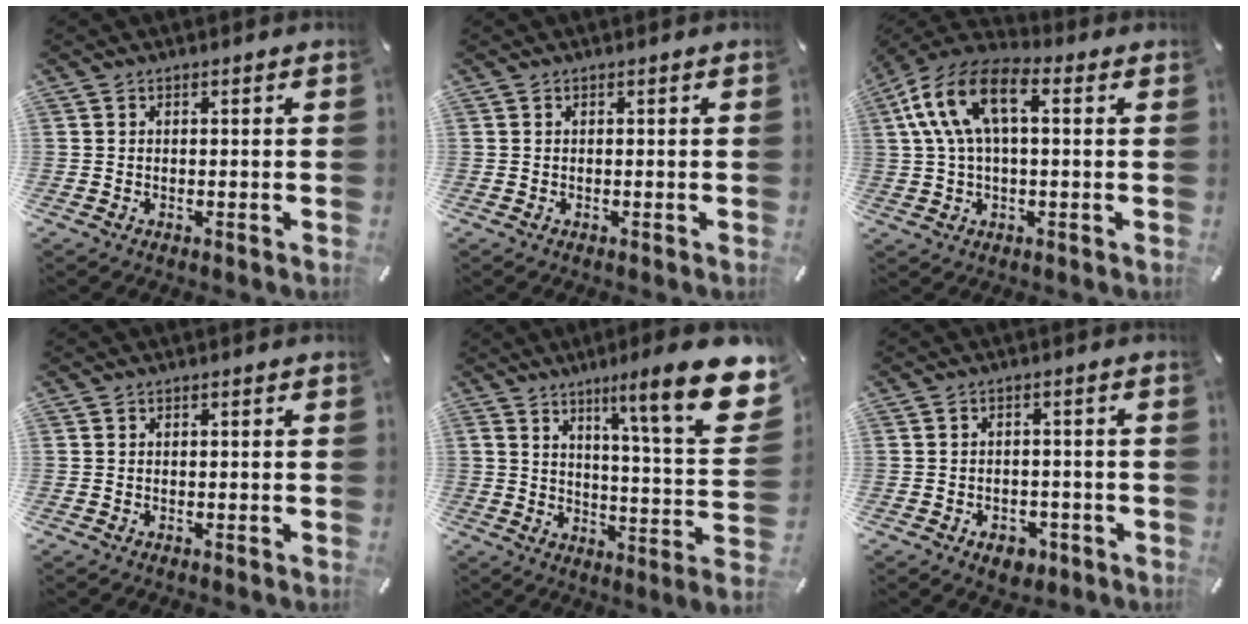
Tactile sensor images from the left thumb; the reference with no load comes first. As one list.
[{"total": 0.0}, {"total": 13.5, "force": [3.5, 7.1, 10.9], "torque": [-0.237, 0.008, 0.062]}, {"total": 0.0}, {"total": 20.3, "force": [8.1, 1.7, 18.6], "torque": [-0.272, -0.079, 0.111]}, {"total": 4.4, "force": [-2.3, 3.0, 2.3], "torque": [-0.041, 0.009, -0.041]}]